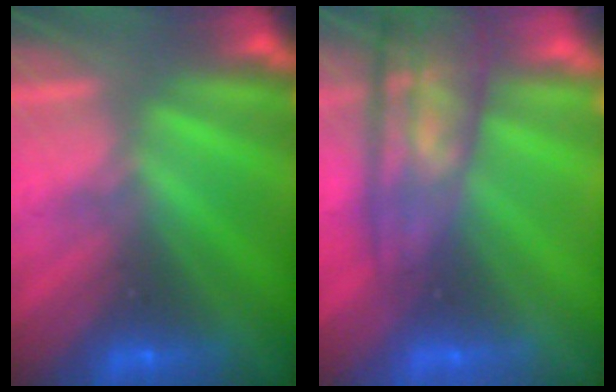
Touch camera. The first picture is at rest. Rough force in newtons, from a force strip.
{"total": 7.2}